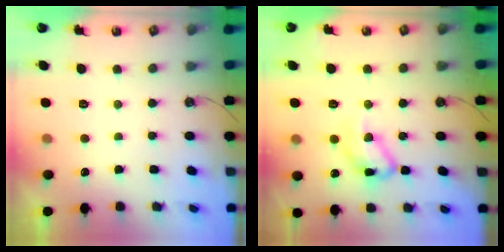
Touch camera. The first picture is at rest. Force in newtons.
{"total": 12.5, "press": 12.5, "slide": 0.5}